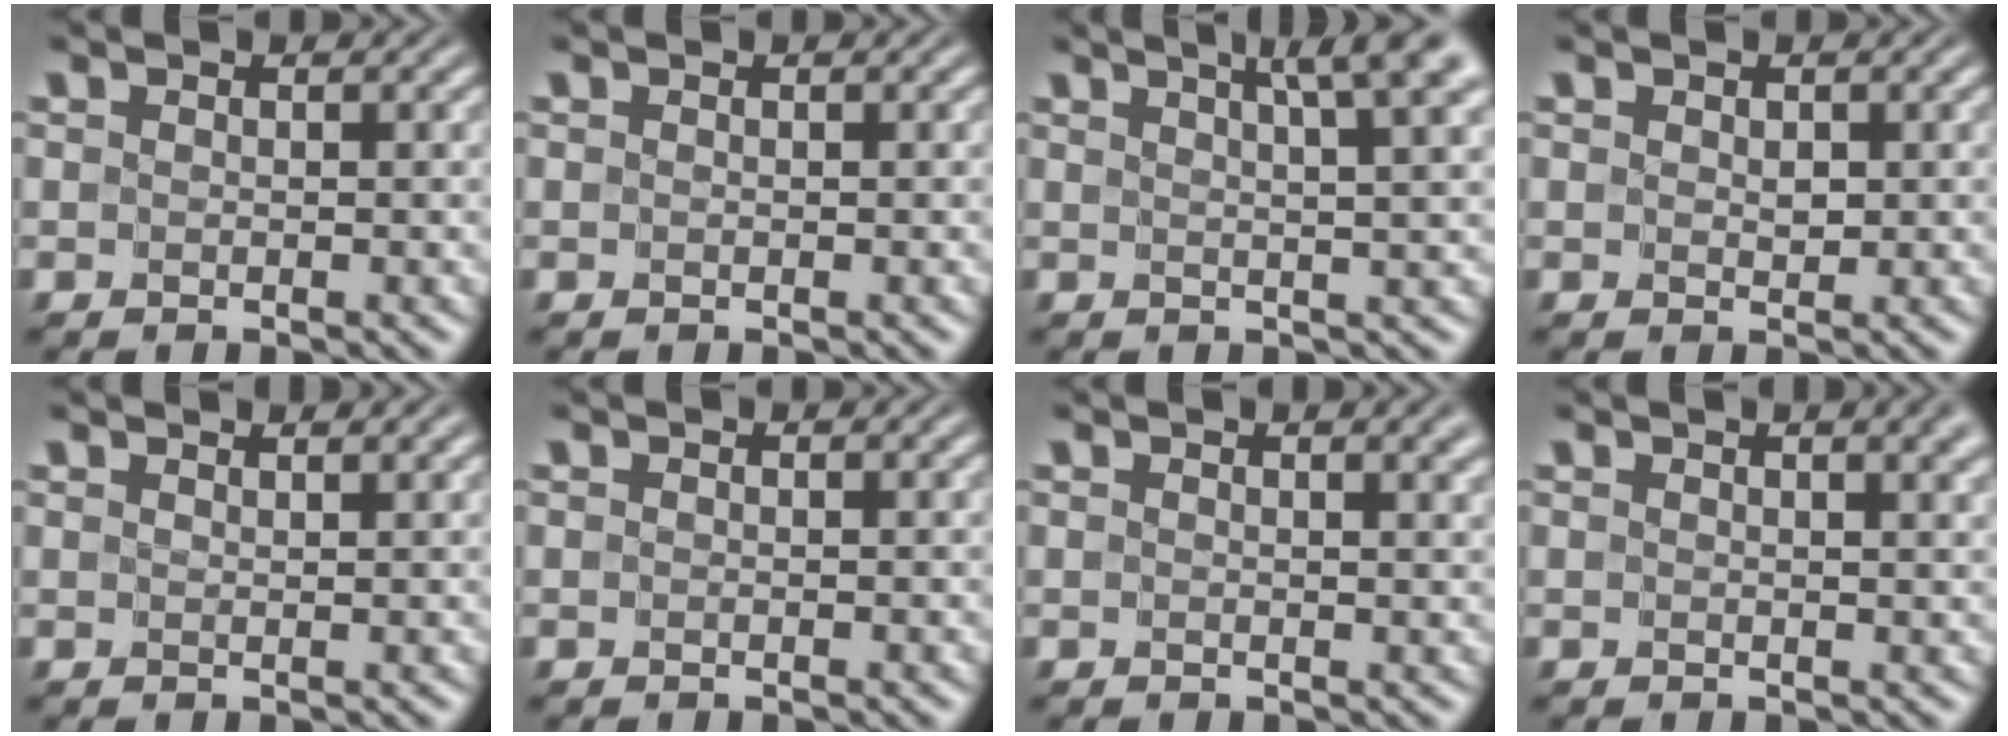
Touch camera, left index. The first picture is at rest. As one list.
[{"total": 0.0}, {"total": 5.4, "force": [3.3, 0.8, 4.2], "torque": [-0.041, 0.018, 0.035]}, {"total": 1.2, "force": [0.5, 0.8, 0.7], "torque": [-0.009, 0.010, -0.001]}, {"total": 0.9, "force": [0.8, 0.0, 0.2], "torque": [-0.007, 0.002, 0.014]}, {"total": 0.0}, {"total": 1.8, "force": [0.9, 0.8, 1.4], "torque": [-0.009, 0.003, 0.010]}, {"total": 2.4, "force": [1.2, 0.9, 1.9], "torque": [-0.012, 0.006, 0.012]}]